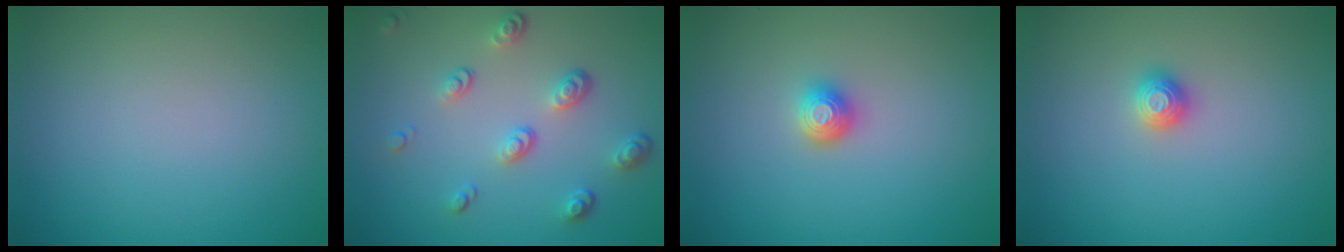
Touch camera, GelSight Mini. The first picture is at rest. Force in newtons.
{"total": 3.5, "press": 2.5, "slide": 2.4}
{"total": 1.5, "press": 1.3, "slide": 0.8}
{"total": 1.2, "press": 1.2, "slide": 0.2}